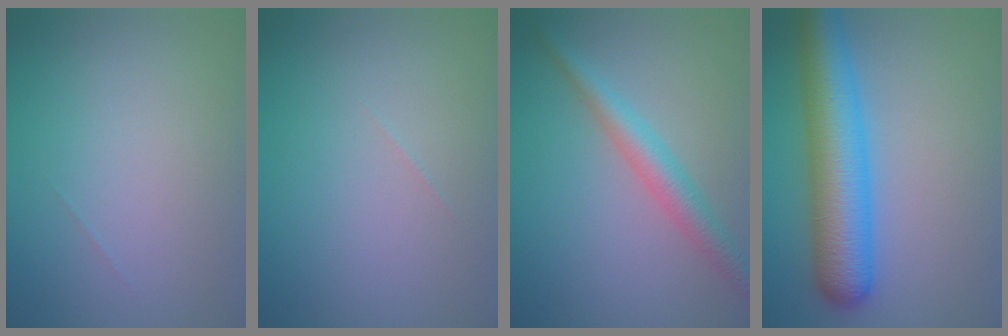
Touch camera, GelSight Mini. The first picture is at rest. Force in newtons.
{"total": 0.0}
{"total": 3.3, "press": 3.3, "slide": 0.1}
{"total": 7.9, "press": 7.9, "slide": 0.3}